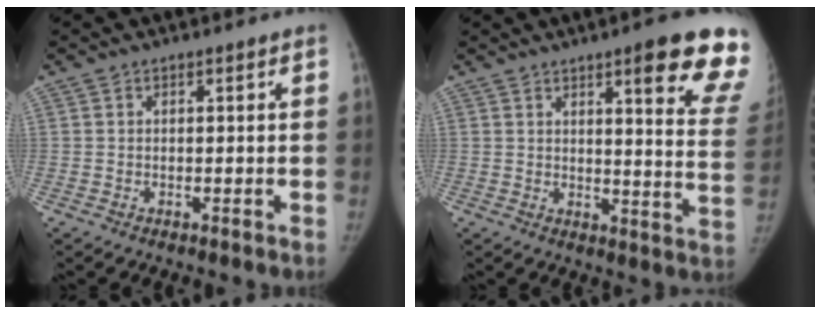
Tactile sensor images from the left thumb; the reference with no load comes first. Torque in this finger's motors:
{"motor_torque": [1.40, 0.14, 1.87, -0.90, 0.03]}